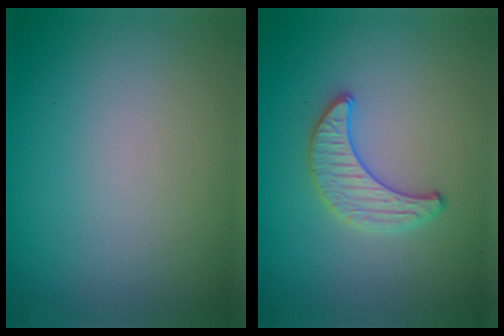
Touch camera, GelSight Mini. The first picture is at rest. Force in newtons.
{"total": 2.0, "press": 2.0, "slide": 0.1}